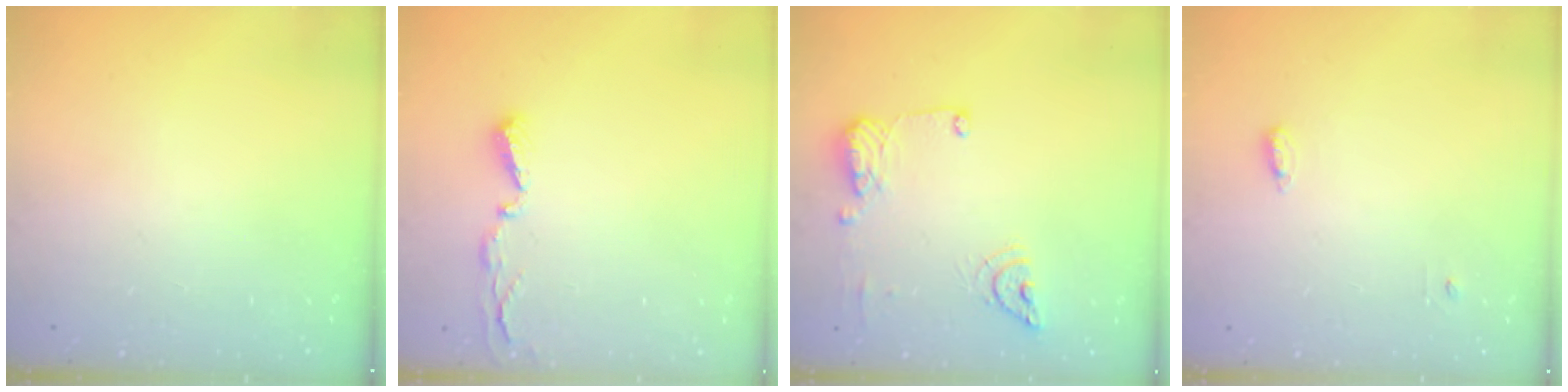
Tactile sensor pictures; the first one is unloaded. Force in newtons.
{"total": 4.0, "press": 4.0, "slide": 0.4}
{"total": 11.2, "press": 11.1, "slide": 1.5}
{"total": 3.7, "press": 3.6, "slide": 1.0}